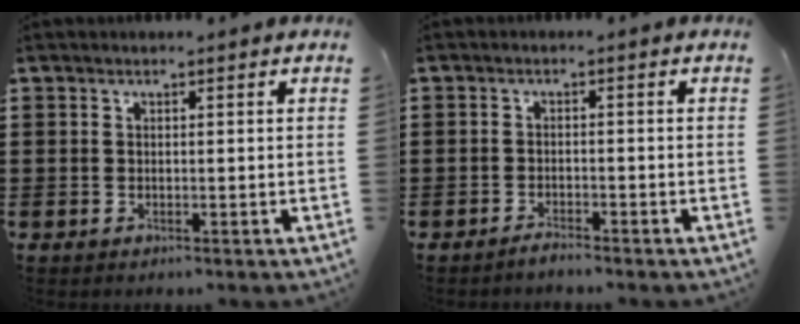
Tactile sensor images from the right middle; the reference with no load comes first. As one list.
[{"total": 1.5, "force": [-1.5, 0.1, 0.3], "torque": [-0.009, 0.000, -0.029]}]